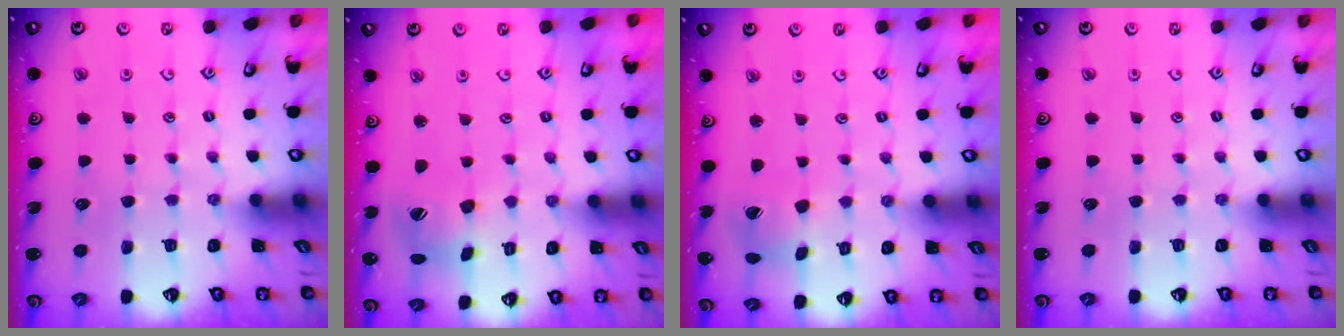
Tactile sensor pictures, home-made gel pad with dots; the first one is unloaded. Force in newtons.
{"total": 10.5, "press": 10.5, "slide": 0.9}
{"total": 5.9, "press": 5.8, "slide": 0.7}
{"total": 0.0}